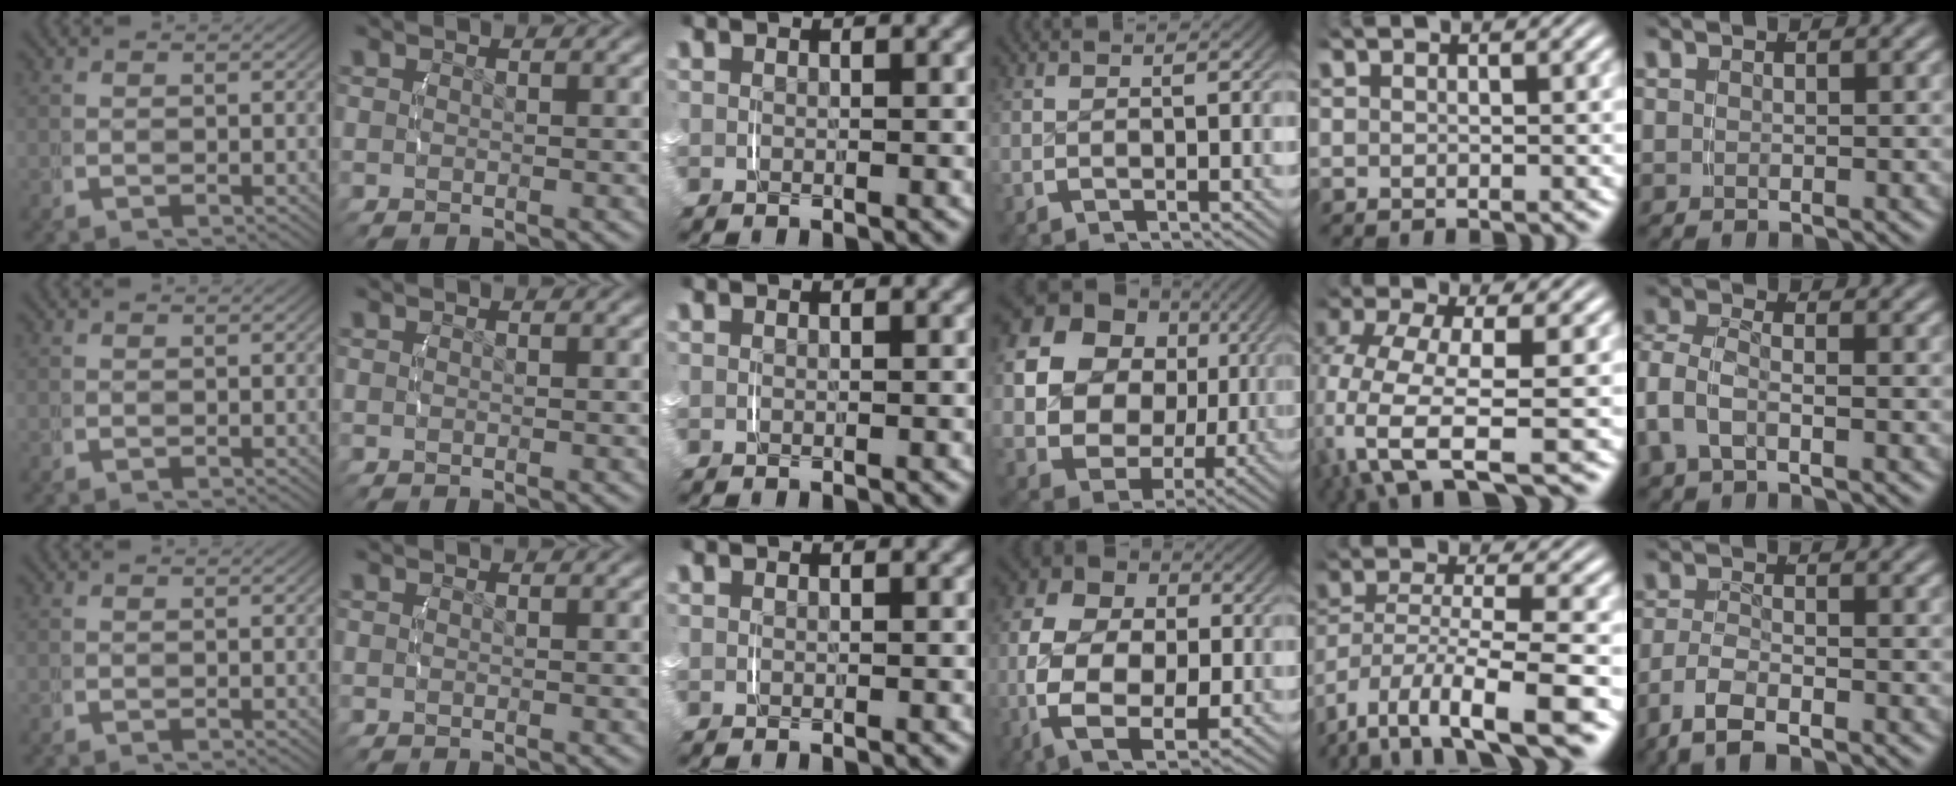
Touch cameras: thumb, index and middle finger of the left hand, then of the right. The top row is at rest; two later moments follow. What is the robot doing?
{"motion": "lift_and_place", "object": "backpack"}